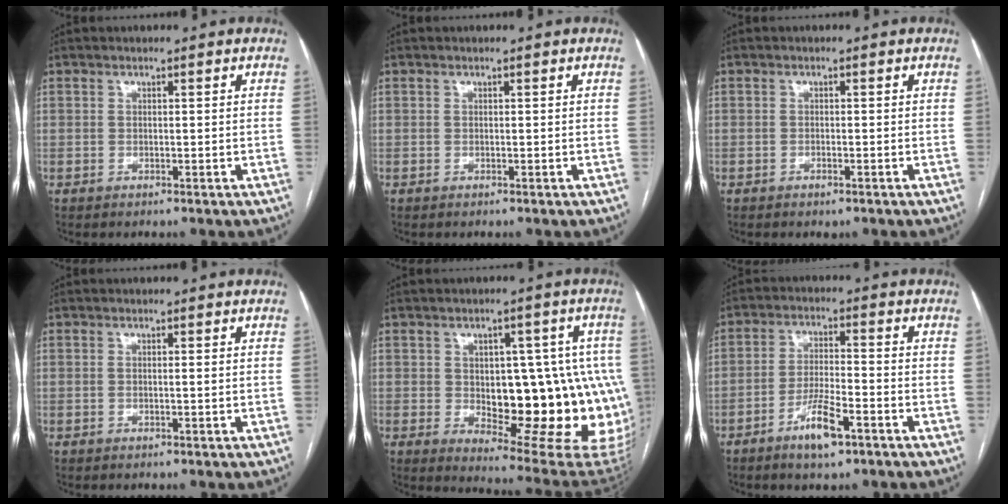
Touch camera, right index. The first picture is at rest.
{"total": 0.0}
{"total": 0.9, "force": [-0.6, 0.4, 0.5], "torque": [-0.011, -0.001, -0.004]}
{"total": 0.7, "force": [0.0, 0.0, 0.7], "torque": [-0.013, 0.000, 0.001]}
{"total": 21.0, "force": [-1.3, 8.6, 19.1], "torque": [-0.171, 0.022, 0.014]}
{"total": 6.9, "force": [-4.1, 1.3, 5.4], "torque": [-0.108, -0.003, -0.070]}